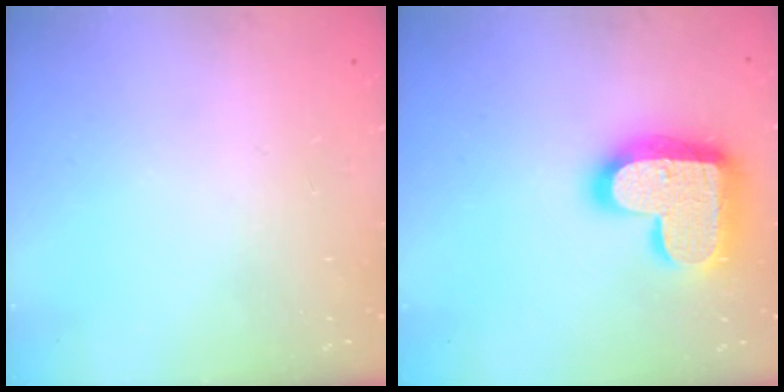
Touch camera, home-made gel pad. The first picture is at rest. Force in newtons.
{"total": 21.4, "press": 21.4, "slide": 1.3}